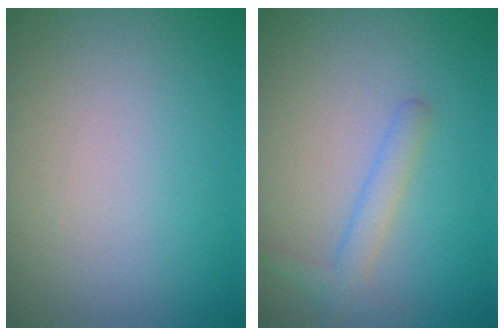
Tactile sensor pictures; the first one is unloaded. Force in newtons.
{"total": 2.0, "press": 1.9, "slide": 0.1}